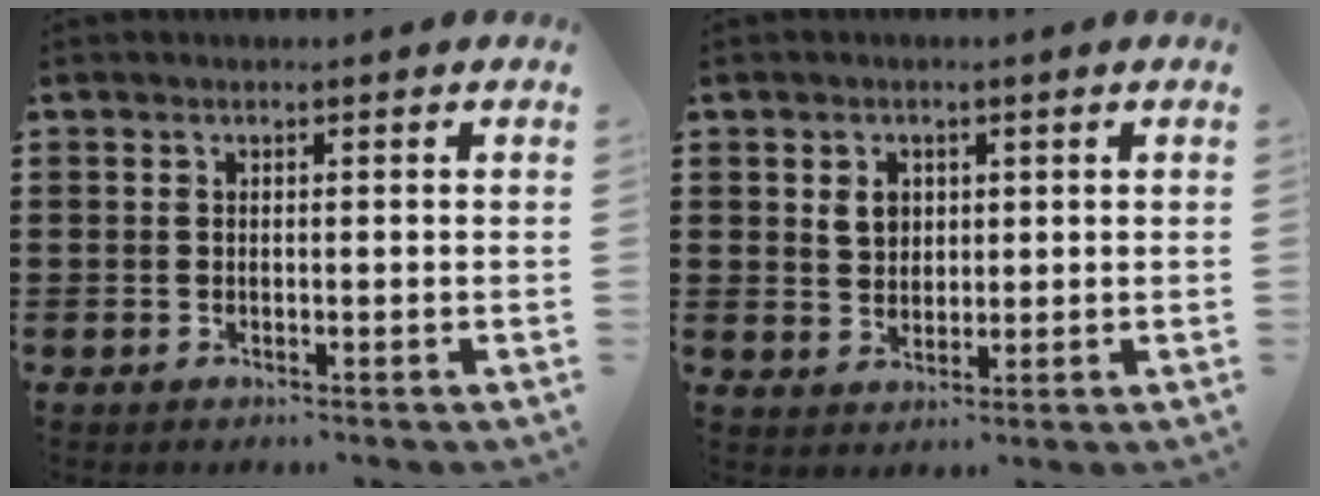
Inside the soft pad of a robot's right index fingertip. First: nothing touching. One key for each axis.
{"total": 3.3, "fx": 1.0, "fy": 2.6, "fz": 1.7, "tx": -0.042, "ty": 0.010, "tz": 0.018}